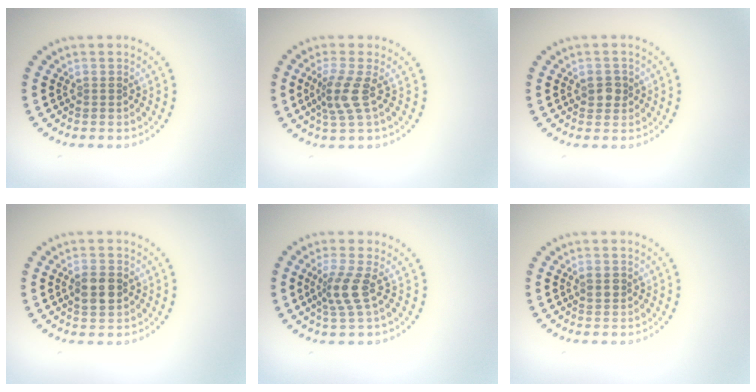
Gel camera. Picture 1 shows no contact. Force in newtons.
{"total": 2.9, "press": 2.2, "slide": 1.8}
{"total": 1.7, "press": 1.7, "slide": 0.3}
{"total": 2.8, "press": 2.8, "slide": 0.3}
{"total": 2.9, "press": 2.2, "slide": 2.0}
{"total": 1.2, "press": 1.2, "slide": 0.2}